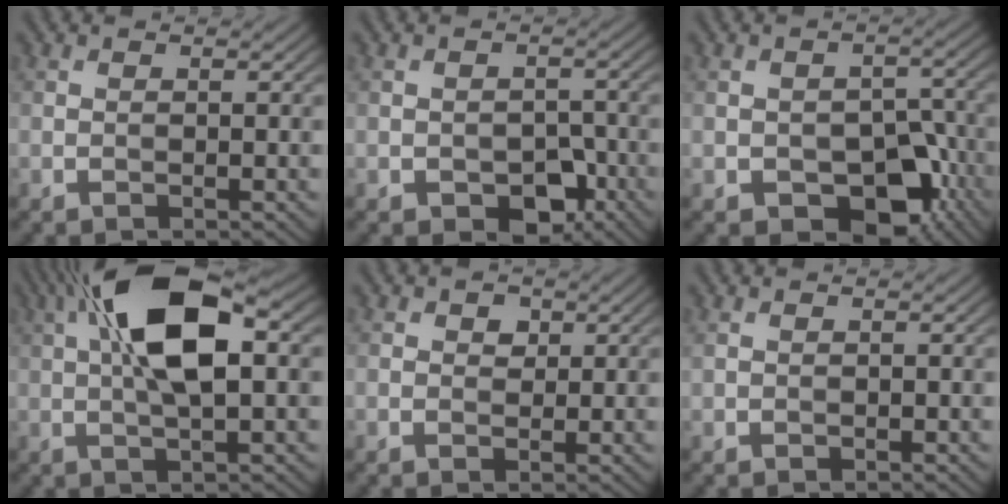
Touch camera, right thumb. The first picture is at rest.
{"total": 4.9, "force": [-2.3, 3.2, 2.9], "torque": [-0.040, -0.008, -0.036]}
{"total": 9.3, "force": [-3.9, 6.0, 5.9], "torque": [-0.088, -0.015, -0.058]}
{"total": 13.0, "force": [3.4, 4.9, 11.6], "torque": [-0.211, 0.021, 0.050]}
{"total": 1.6, "force": [0.7, 1.3, 0.8], "torque": [-0.012, 0.001, 0.008]}
{"total": 0.7, "force": [0.3, 0.5, 0.5], "torque": [-0.017, 0.002, 0.008]}